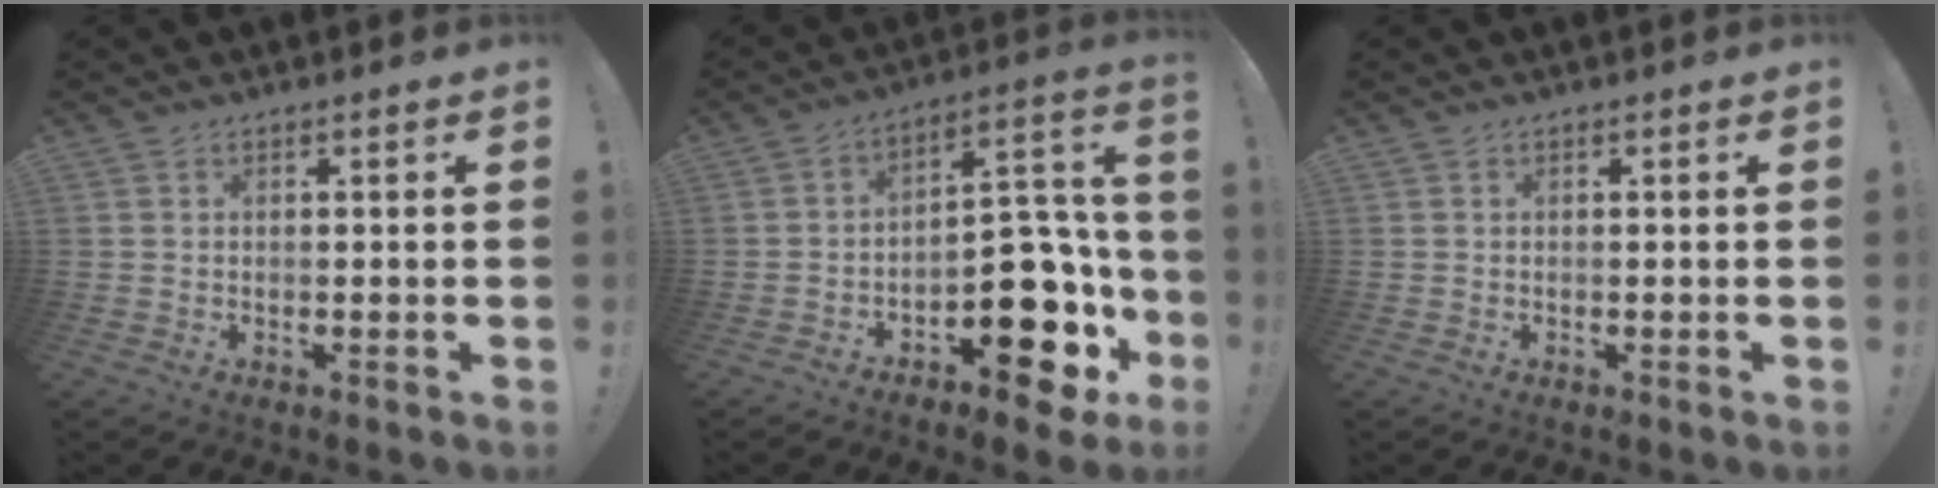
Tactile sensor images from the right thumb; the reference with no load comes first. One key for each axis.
{"total": 16.2, "fx": -7.8, "fy": 9.2, "fz": 10.9, "tx": -0.098, "ty": 0.052, "tz": -0.111}
{"total": 0.0}